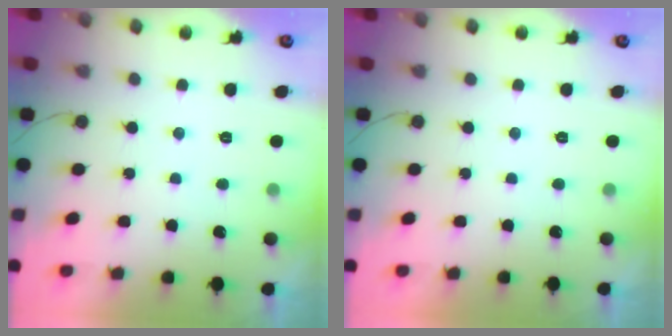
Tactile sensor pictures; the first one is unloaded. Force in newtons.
{"total": 1.9, "press": 1.9, "slide": 0.1}